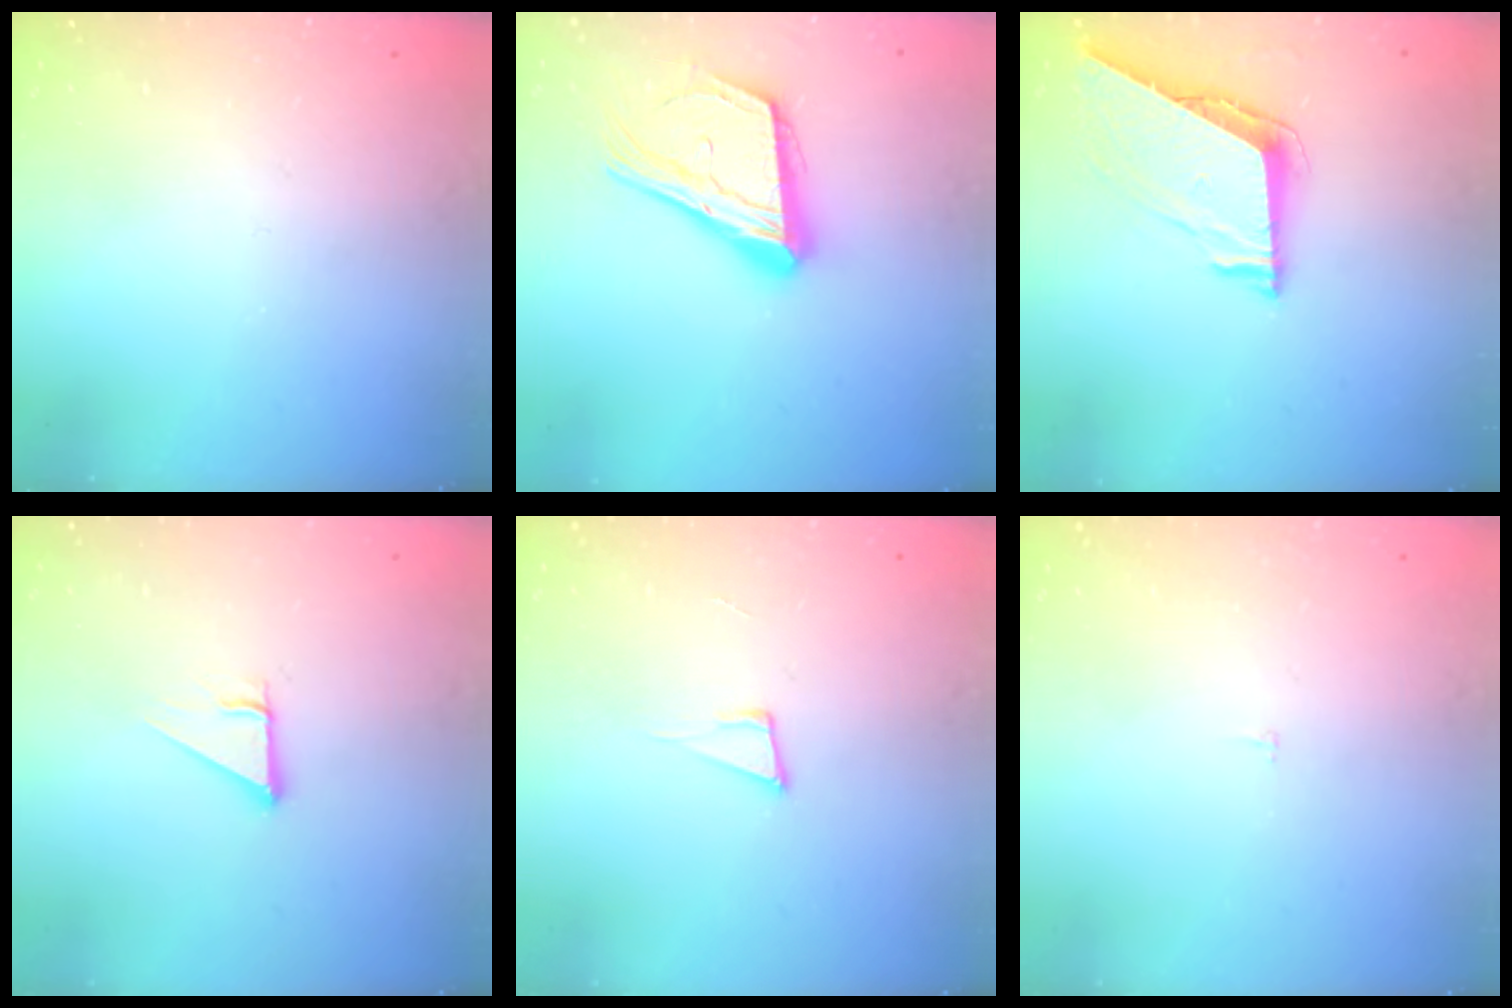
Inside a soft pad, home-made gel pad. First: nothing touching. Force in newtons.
{"total": 19.0, "press": 18.8, "slide": 3.0}
{"total": 7.1, "press": 7.1, "slide": 0.2}
{"total": 3.7, "press": 3.7, "slide": 0.2}
{"total": 5.7, "press": 4.5, "slide": 3.4}
{"total": 2.3, "press": 2.3, "slide": 0.2}